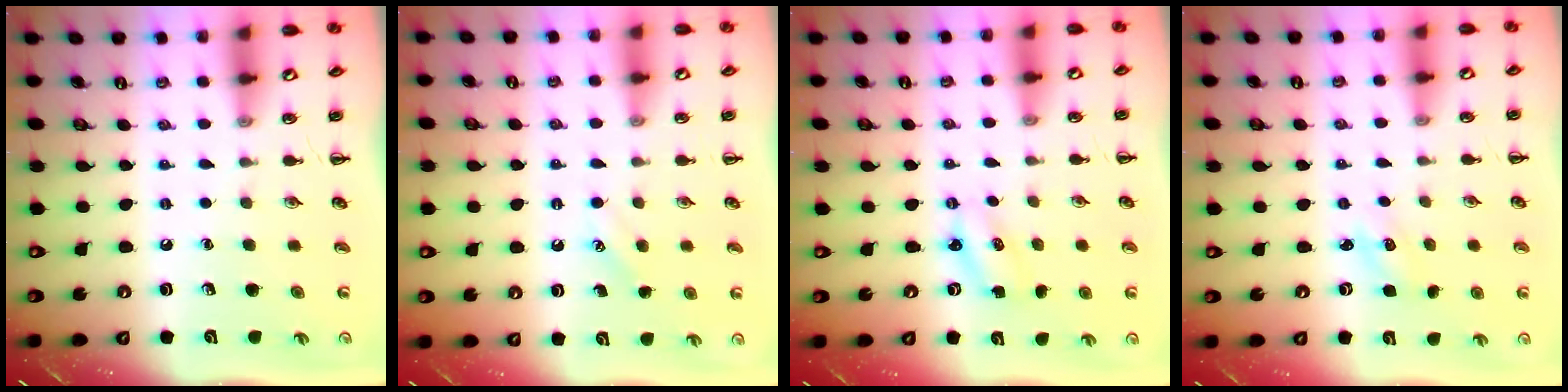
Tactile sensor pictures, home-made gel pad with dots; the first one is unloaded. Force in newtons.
{"total": 2.5, "press": 2.5, "slide": 0.6}
{"total": 2.4, "press": 2.3, "slide": 0.6}
{"total": 1.8, "press": 1.7, "slide": 0.5}